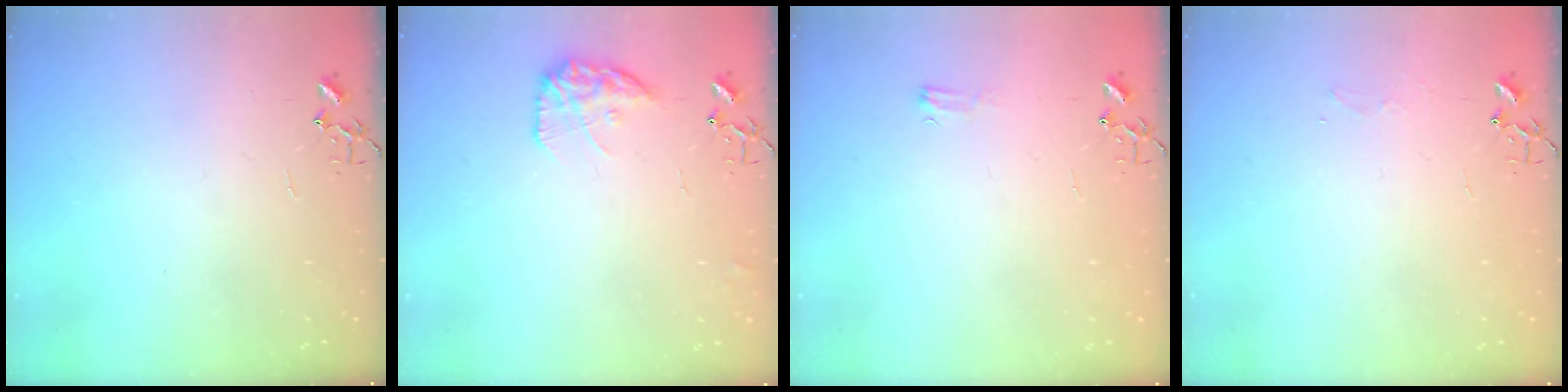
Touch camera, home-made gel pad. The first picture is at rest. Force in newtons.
{"total": 12.1, "press": 12.0, "slide": 0.6}
{"total": 4.1, "press": 4.1, "slide": 0.6}
{"total": 3.8, "press": 3.8, "slide": 0.4}